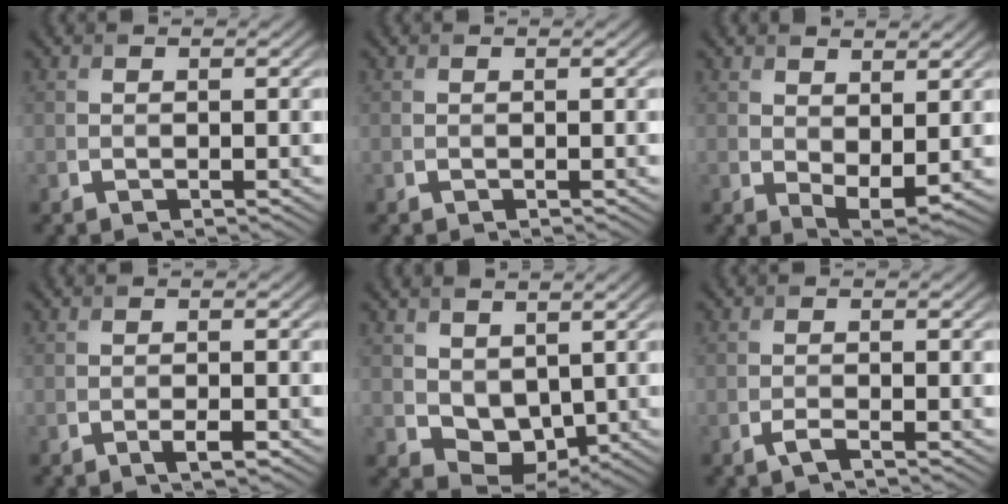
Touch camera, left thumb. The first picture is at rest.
{"total": 0.0}
{"total": 3.5, "force": [1.3, 1.8, 2.7], "torque": [-0.051, -0.013, 0.030]}
{"total": 1.4, "force": [-0.7, 0.1, 1.1], "torque": [-0.019, 0.000, -0.014]}
{"total": 5.6, "force": [1.9, 4.0, 3.5], "torque": [-0.081, -0.013, 0.039]}
{"total": 1.3, "force": [-0.8, 0.2, 1.0], "torque": [-0.022, 0.000, -0.017]}